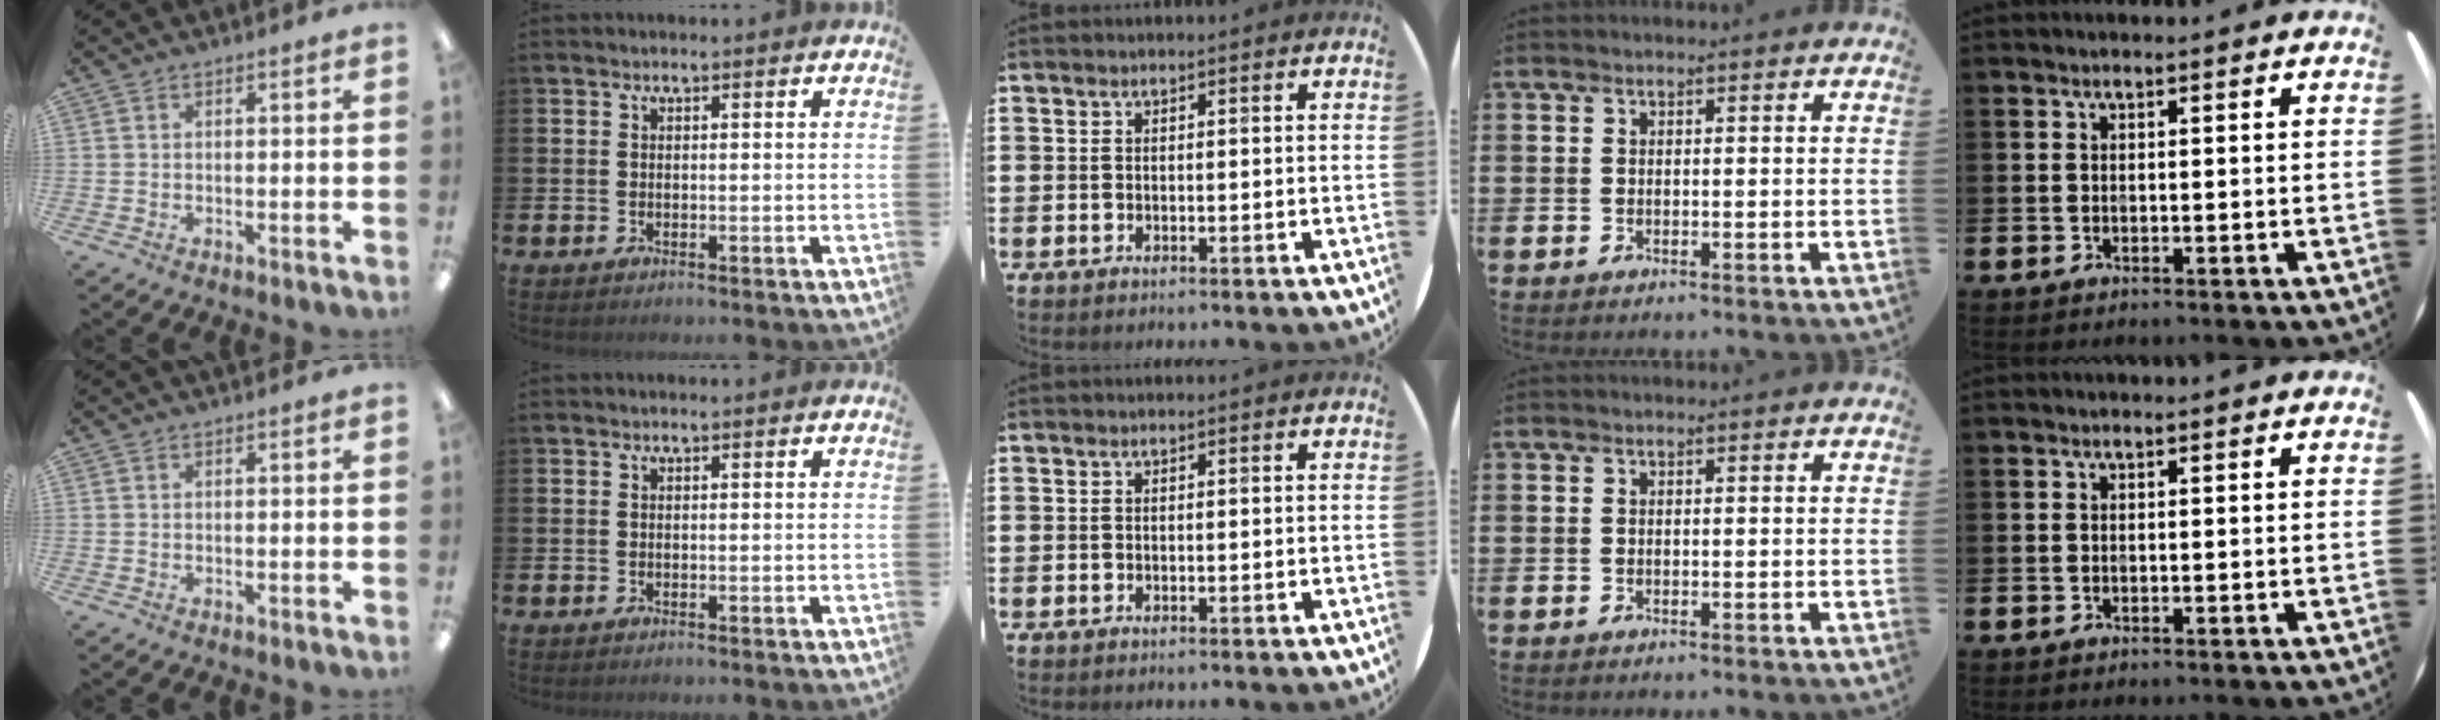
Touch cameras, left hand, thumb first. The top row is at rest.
{}